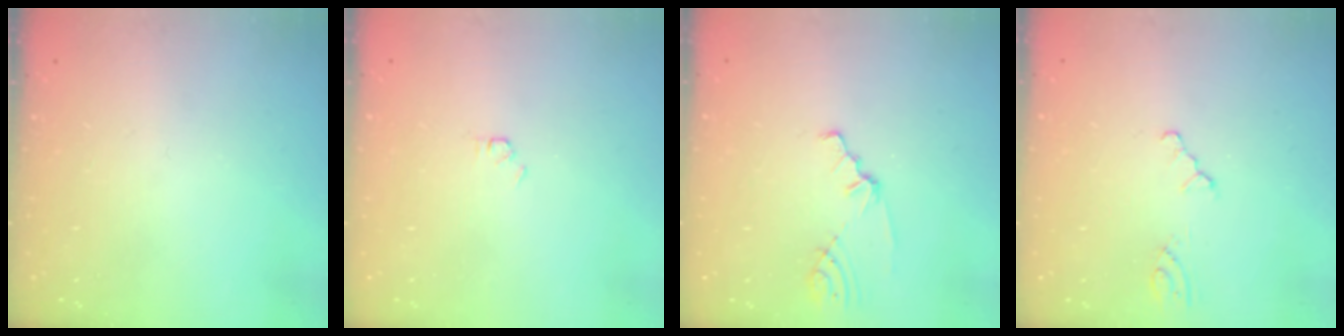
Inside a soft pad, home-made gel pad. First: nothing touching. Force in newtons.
{"total": 1.5, "press": 1.4, "slide": 0.3}
{"total": 1.8, "press": 1.8, "slide": 0.2}
{"total": 2.1, "press": 2.0, "slide": 0.4}